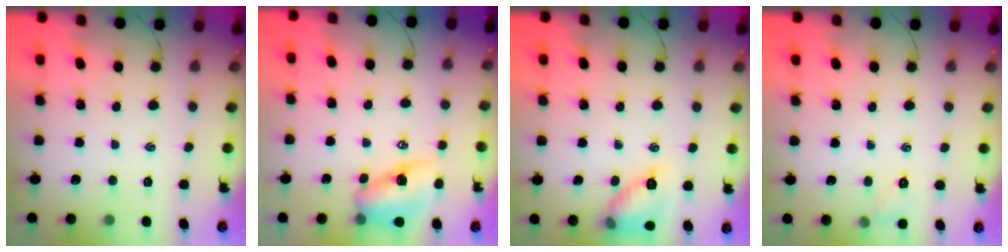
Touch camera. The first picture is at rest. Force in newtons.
{"total": 9.9, "press": 9.8, "slide": 1.7}
{"total": 11.5, "press": 11.5, "slide": 0.6}
{"total": 5.0, "press": 4.8, "slide": 1.5}